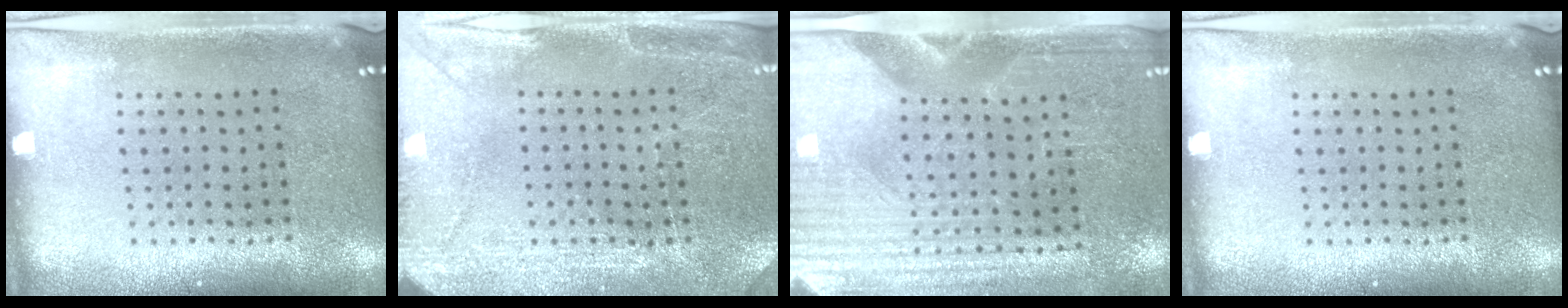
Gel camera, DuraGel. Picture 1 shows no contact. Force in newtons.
{"total": 2.9, "press": 2.8, "slide": 0.5}
{"total": 3.4, "press": 3.2, "slide": 1.2}
{"total": 0.0}